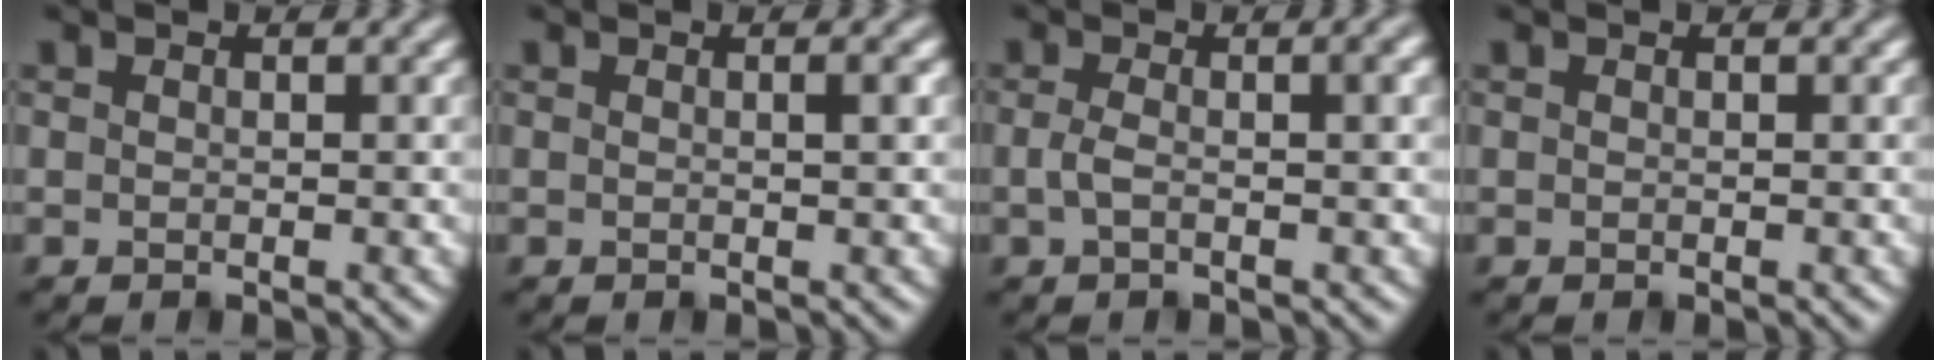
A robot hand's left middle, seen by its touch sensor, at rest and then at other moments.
{"total": 0.8, "force": [0.1, 0.1, 0.7], "torque": [-0.009, 0.004, 0.000]}
{"total": 3.4, "force": [0.1, 1.3, 3.2], "torque": [-0.054, 0.006, -0.006]}
{"total": 0.0}